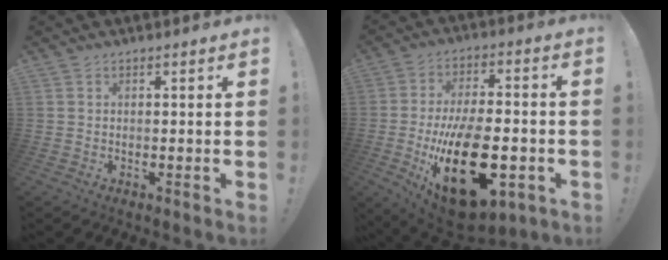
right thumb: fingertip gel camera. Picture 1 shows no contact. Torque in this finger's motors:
{"motor_torque": [2.07, 2.83, 2.52, -0.25, 0.90]}